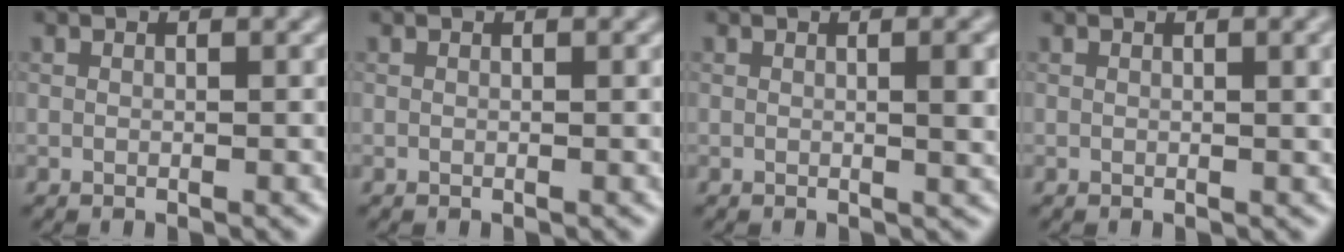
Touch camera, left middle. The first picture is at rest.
{"total": 0.0}
{"total": 2.9, "force": [0.3, 0.7, 2.8], "torque": [-0.033, 0.003, 0.001]}
{"total": 2.5, "force": [0.6, 0.8, 2.3], "torque": [-0.023, 0.005, 0.006]}